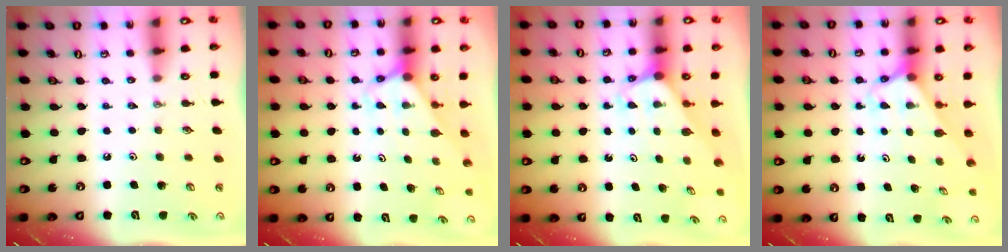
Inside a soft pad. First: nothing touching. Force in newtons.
{"total": 2.7, "press": 2.7, "slide": 0.2}
{"total": 2.1, "press": 2.1, "slide": 0.1}
{"total": 2.6, "press": 2.6, "slide": 0.1}